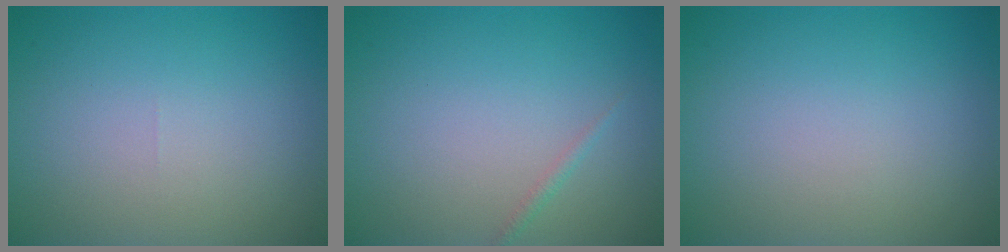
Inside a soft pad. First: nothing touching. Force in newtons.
{"total": 0.6, "press": 0.6, "slide": 0.0}
{"total": 0.0}